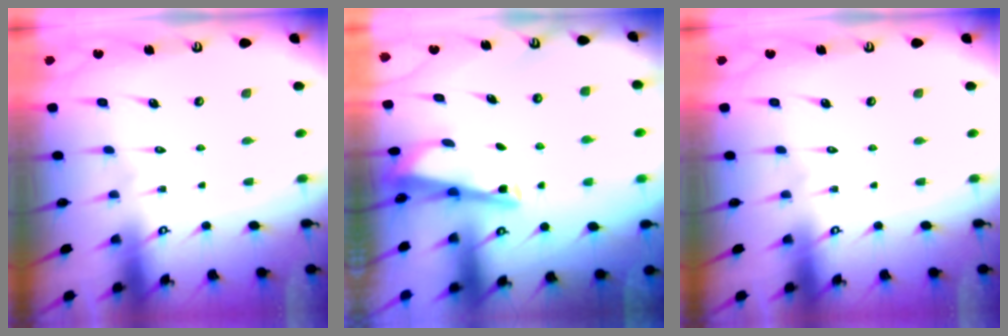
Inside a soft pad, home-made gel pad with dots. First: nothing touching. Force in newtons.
{"total": 3.4, "press": 3.4, "slide": 0.4}
{"total": 0.0}